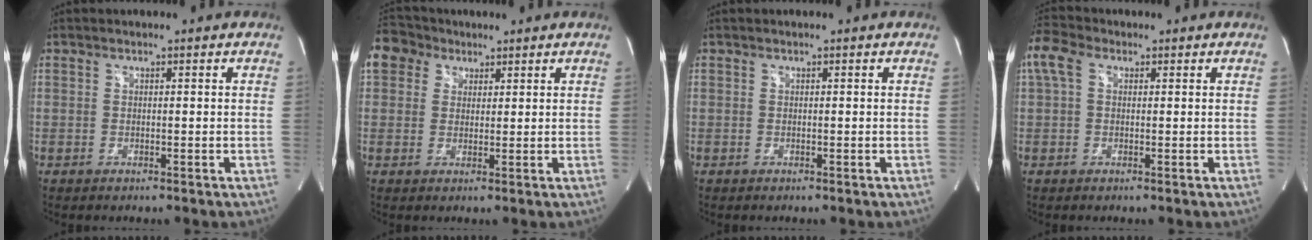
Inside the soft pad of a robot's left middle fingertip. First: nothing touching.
{"total": 7.1, "force": [4.1, 5.6, 1.7], "torque": [-0.040, 0.038, 0.081]}
{"total": 0.0}
{"total": 6.1, "force": [2.2, 4.0, 4.1], "torque": [-0.114, 0.039, 0.043]}